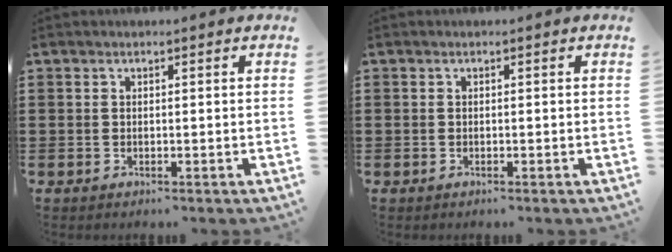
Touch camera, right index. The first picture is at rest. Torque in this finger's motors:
{"motor_torque": [-2.14, 0.00, -1.06, -0.04]}